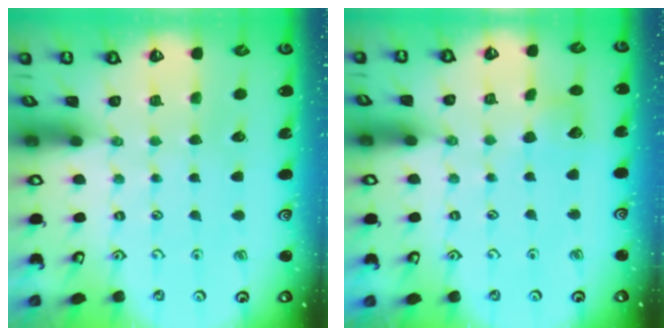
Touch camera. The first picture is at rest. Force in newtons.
{"total": 7.1, "press": 7.1, "slide": 1.0}